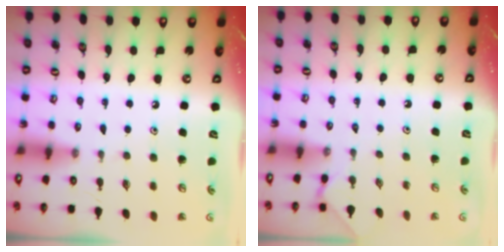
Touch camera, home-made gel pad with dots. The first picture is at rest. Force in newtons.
{"total": 1.4, "press": 1.4, "slide": 0.2}